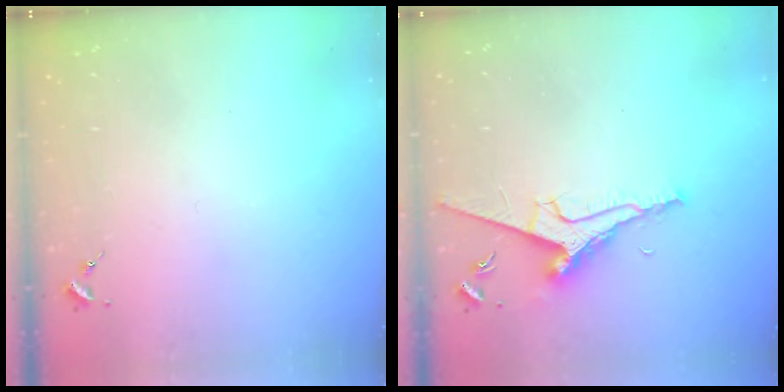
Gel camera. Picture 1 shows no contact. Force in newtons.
{"total": 8.9, "press": 8.9, "slide": 1.1}